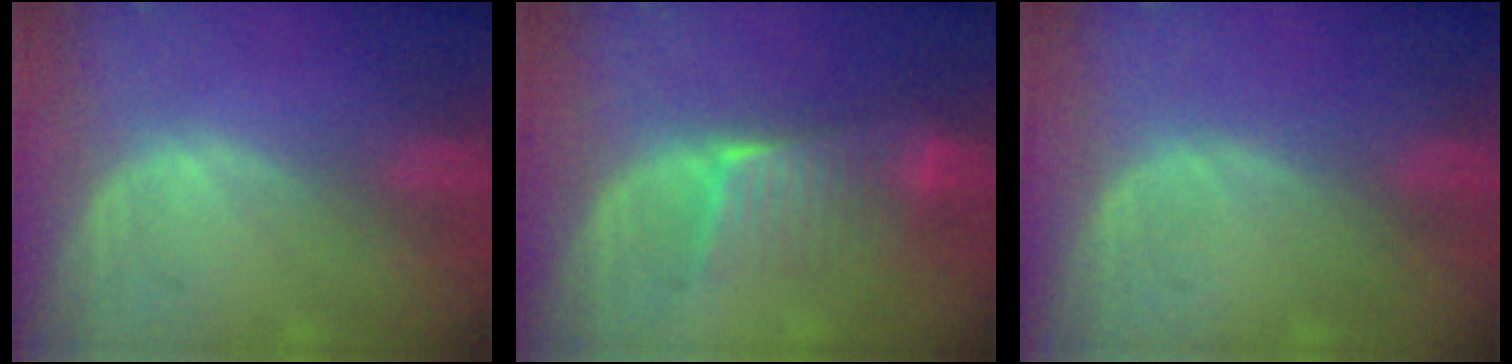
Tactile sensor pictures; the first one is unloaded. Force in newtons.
{"total": 6.5, "press": 6.1, "slide": 2.4}
{"total": 0.0}